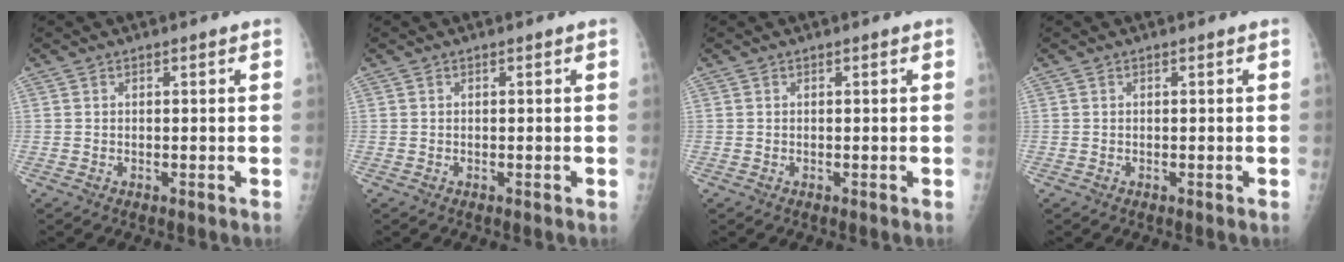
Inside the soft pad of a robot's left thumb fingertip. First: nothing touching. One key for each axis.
{"total": 0.0}
{"total": 0.0}
{"total": 0.0}